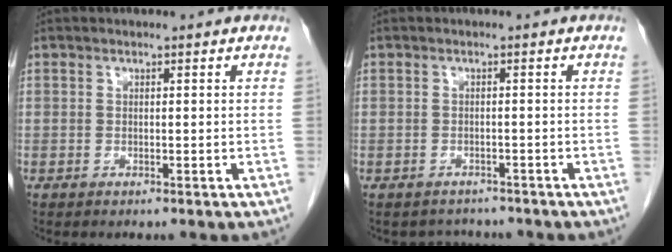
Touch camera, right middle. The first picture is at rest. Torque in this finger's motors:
{"motor_torque": [-0.41, -0.46, -0.15, -0.05]}